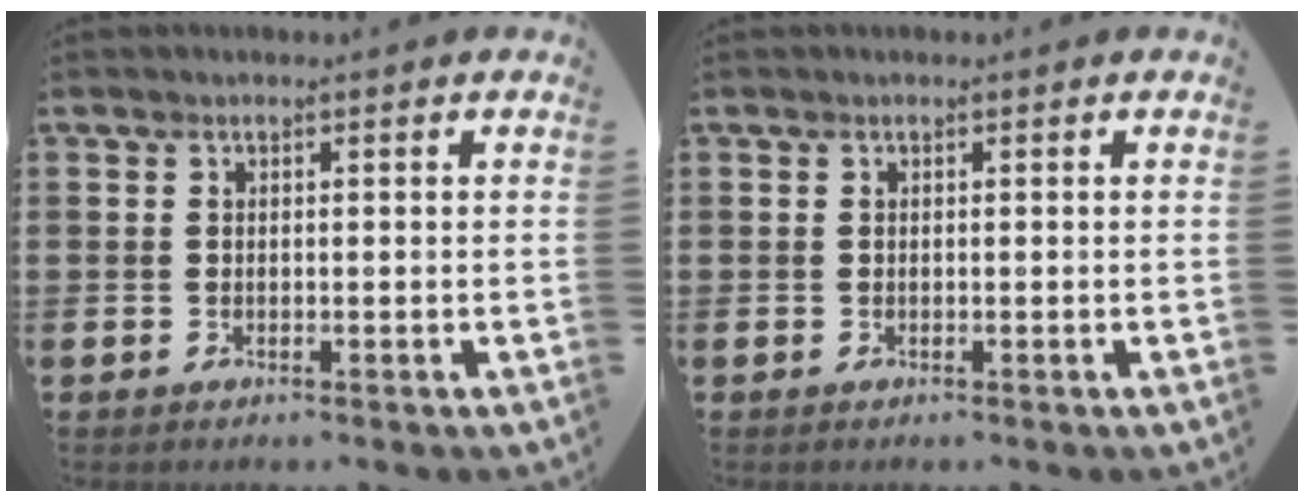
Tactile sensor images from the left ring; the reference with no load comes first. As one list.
[{"total": 0.0}]